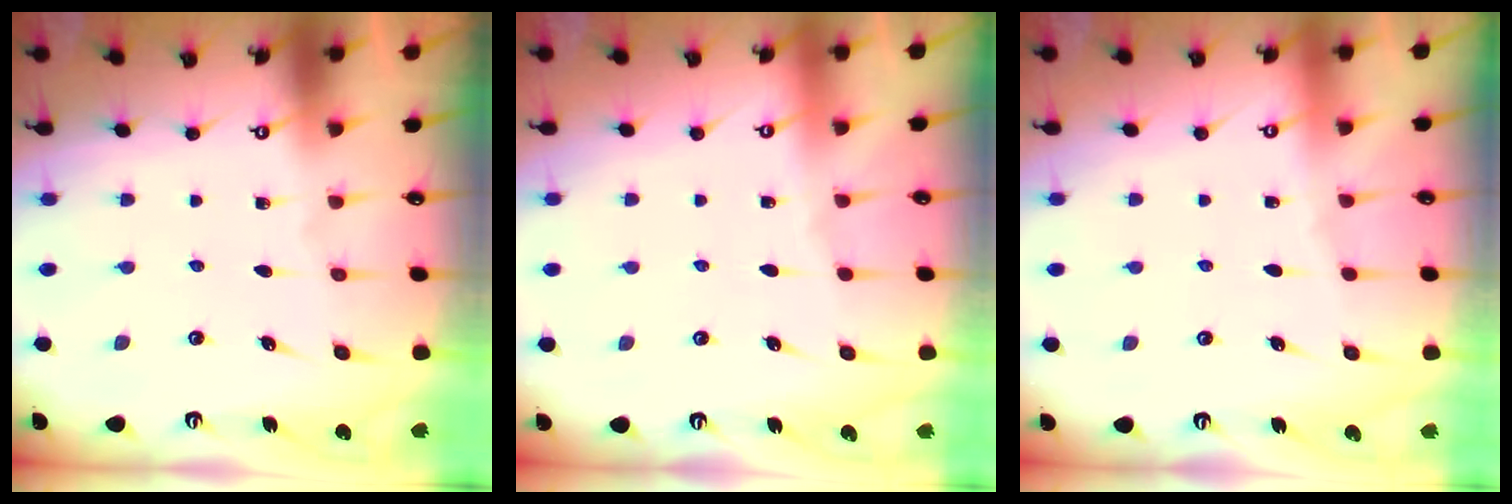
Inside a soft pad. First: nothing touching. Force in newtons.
{"total": 1.9, "press": 1.8, "slide": 0.5}
{"total": 2.4, "press": 2.4, "slide": 0.4}